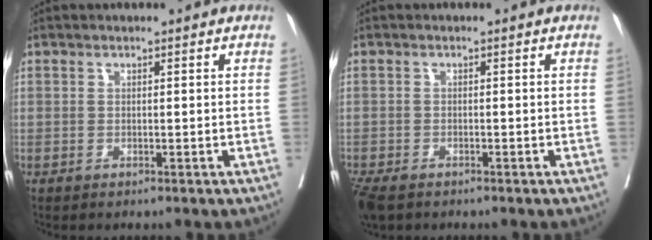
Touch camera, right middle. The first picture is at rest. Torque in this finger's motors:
{"motor_torque": [0.38, -0.32, 0.01, 0.04]}